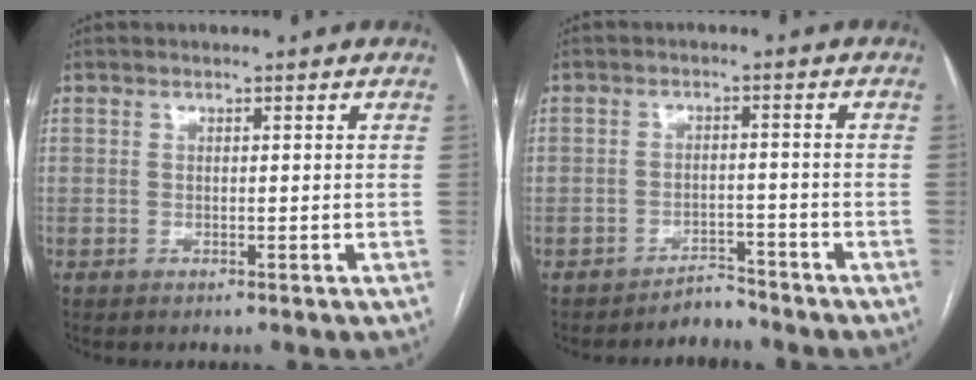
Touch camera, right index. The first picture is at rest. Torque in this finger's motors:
{"motor_torque": [-0.63, -0.01, -0.33, -0.14]}